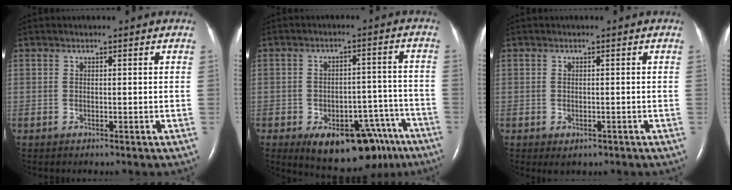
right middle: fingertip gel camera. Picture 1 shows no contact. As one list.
[{"total": 15.0, "force": [-9.5, 7.5, 8.9], "torque": [-0.094, 0.026, -0.127]}, {"total": 1.4, "force": [-0.7, 0.9, 0.8], "torque": [-0.012, -0.001, -0.001]}]